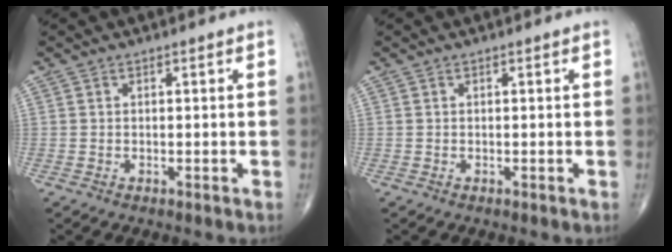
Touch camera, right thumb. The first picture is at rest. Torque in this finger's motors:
{"motor_torque": [0.00, 0.00, 0.04, 0.03, 0.00]}